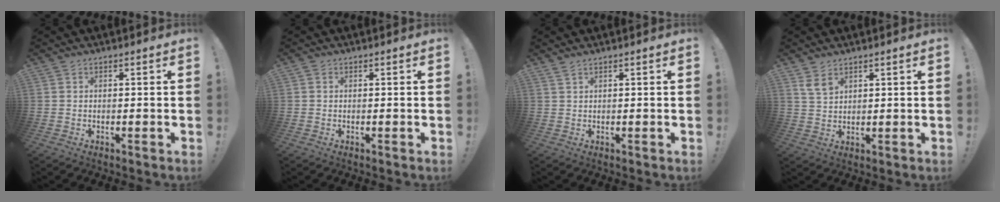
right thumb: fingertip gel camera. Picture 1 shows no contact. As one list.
[{"total": 0.0}, {"total": 1.3, "force": [1.0, 0.2, 0.8], "torque": [-0.019, 0.000, 0.020]}, {"total": 4.4, "force": [3.2, 2.2, 2.1], "torque": [-0.030, -0.019, 0.059]}]